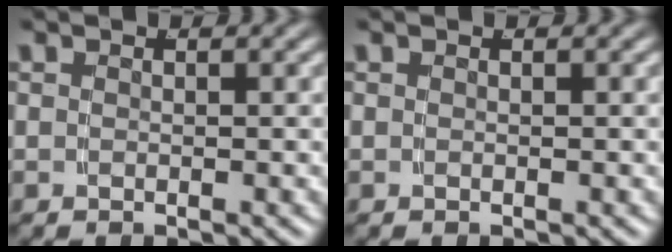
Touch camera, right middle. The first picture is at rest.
{"total": 0.0}